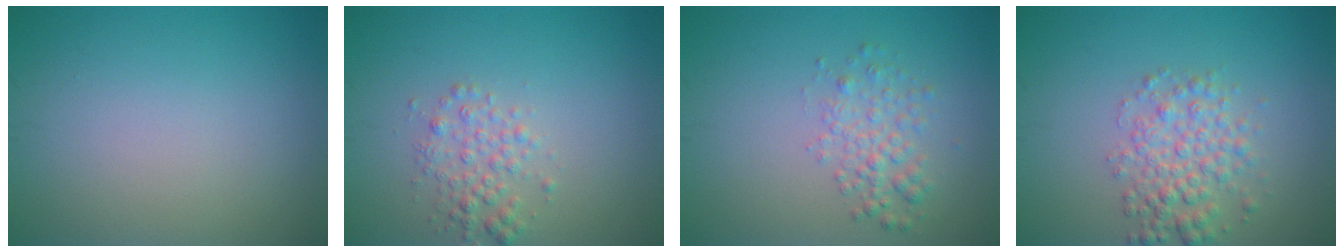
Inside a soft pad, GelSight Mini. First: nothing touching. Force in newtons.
{"total": 2.2, "press": 2.2, "slide": 0.0}
{"total": 2.4, "press": 2.4, "slide": 0.1}
{"total": 3.7, "press": 3.7, "slide": 0.1}